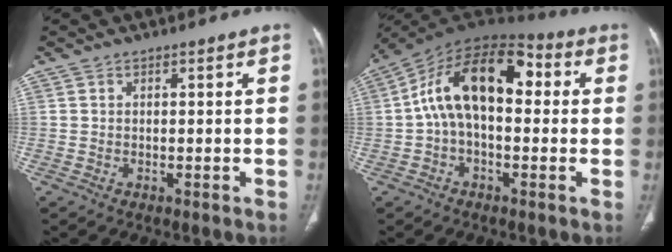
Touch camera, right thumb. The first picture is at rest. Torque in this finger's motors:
{"motor_torque": [2.44, 2.57, 1.83, -0.66, 0.21]}